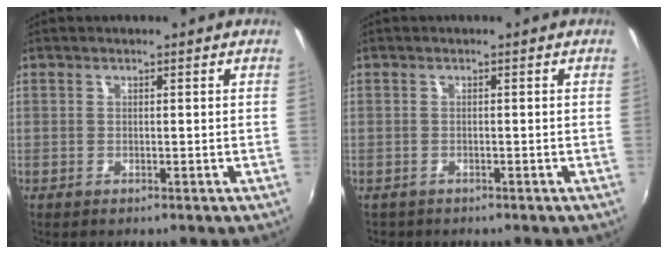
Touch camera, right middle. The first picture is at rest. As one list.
[{"total": 1.4, "force": [-1.0, 1.0, 0.2], "torque": [-0.011, -0.004, -0.016]}]